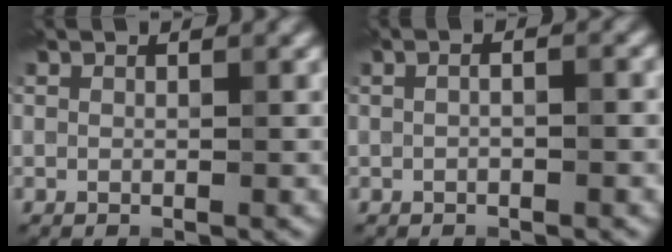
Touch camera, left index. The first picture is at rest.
{"total": 1.9, "force": [0.2, 1.0, 1.6], "torque": [-0.006, 0.001, -0.015]}